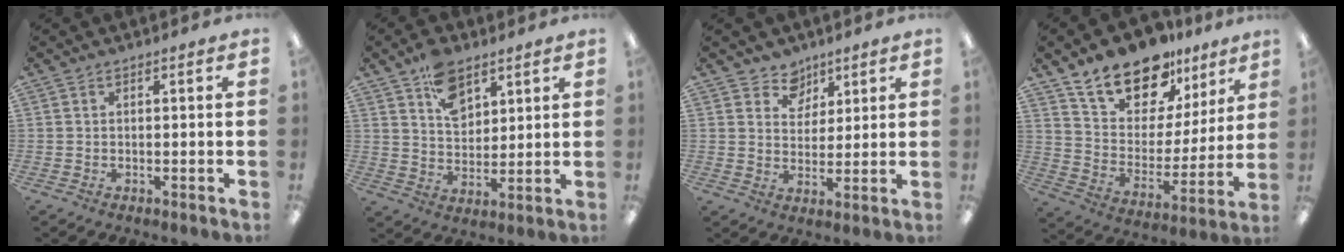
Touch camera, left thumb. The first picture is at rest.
{"total": 9.7, "force": [6.1, 6.0, 4.6], "torque": [-0.063, -0.026, 0.108]}
{"total": 6.5, "force": [4.4, 4.7, 0.3], "torque": [-0.001, -0.031, 0.080]}
{"total": 16.4, "force": [13.4, 8.1, 4.9], "torque": [-0.105, -0.095, 0.247]}